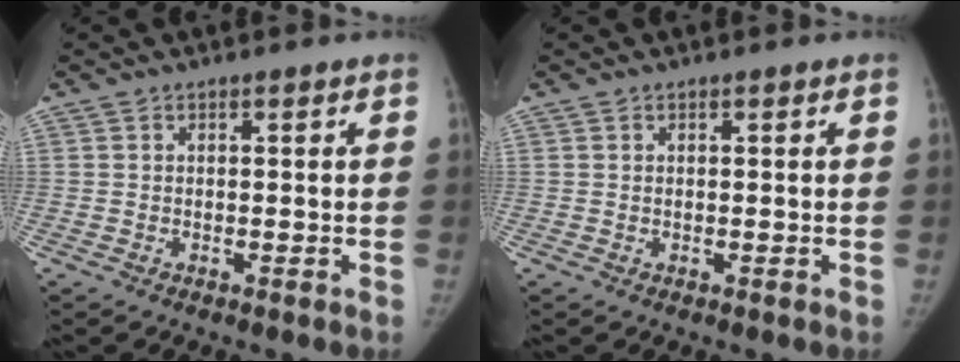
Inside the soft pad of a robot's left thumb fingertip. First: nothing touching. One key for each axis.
{"total": 0.0}